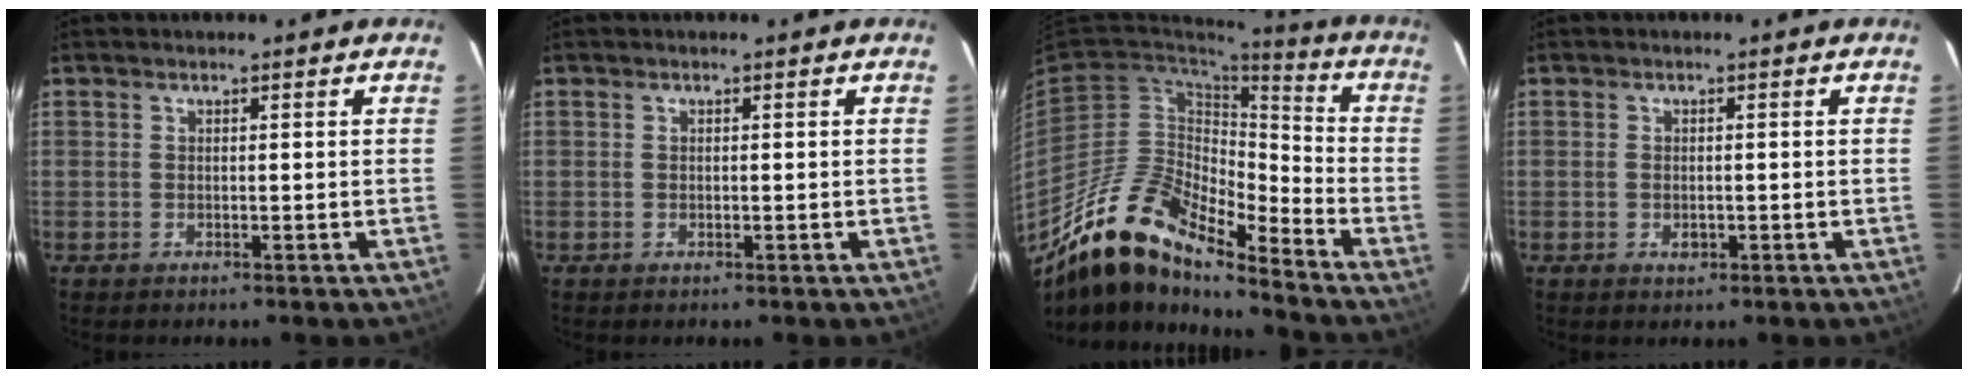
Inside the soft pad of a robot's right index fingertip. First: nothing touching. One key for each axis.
{"total": 0.0}
{"total": 18.0, "fx": -14.6, "fy": 4.7, "fz": 9.4, "tx": -0.161, "ty": -0.014, "tz": -0.277}
{"total": 1.7, "fx": -0.5, "fy": 1.3, "fz": 1.0, "tx": -0.017, "ty": 0.000, "tz": -0.007}